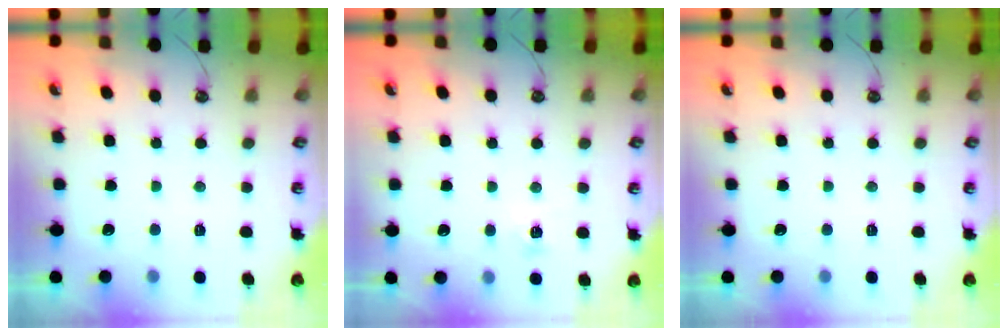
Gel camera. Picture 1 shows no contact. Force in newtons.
{"total": 3.6, "press": 3.6, "slide": 0.5}
{"total": 0.0}